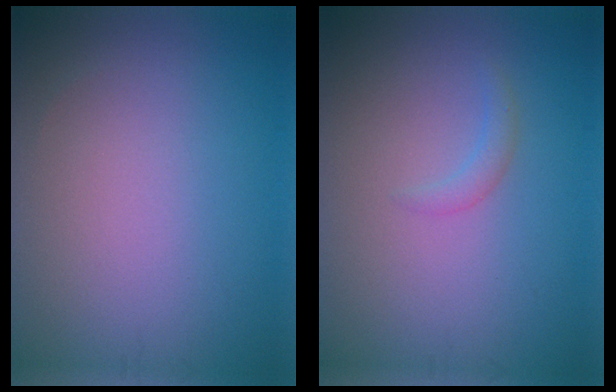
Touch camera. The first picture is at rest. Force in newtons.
{"total": 1.0, "press": 1.0, "slide": 0.0}